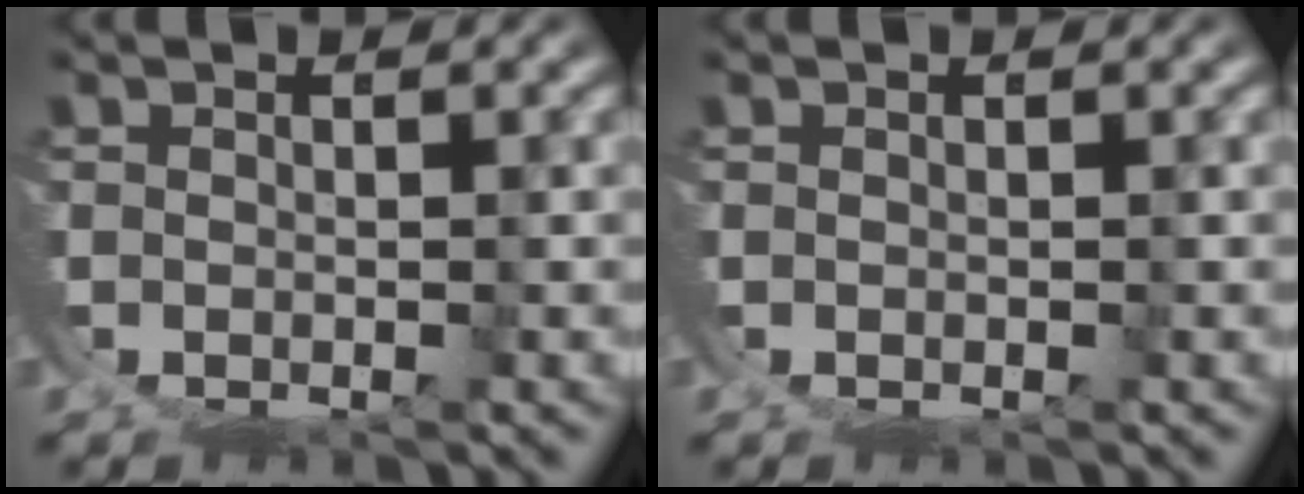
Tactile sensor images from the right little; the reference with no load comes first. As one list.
[{"total": 0.0}]